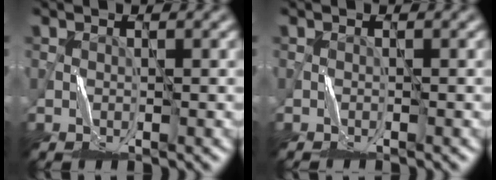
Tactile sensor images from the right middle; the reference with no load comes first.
{"total": 0.8, "force": [-0.7, -0.1, 0.4], "torque": [-0.010, -0.004, -0.013]}